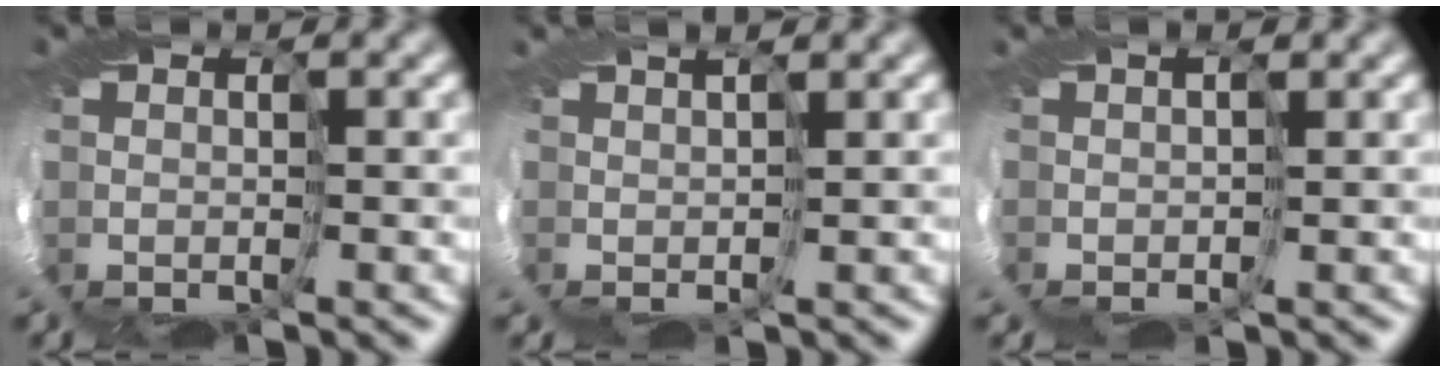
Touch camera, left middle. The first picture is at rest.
{"total": 2.7, "force": [1.6, -2.0, -0.8], "torque": [0.023, 0.022, 0.004]}
{"total": 0.9, "force": [0.6, -0.6, -0.2], "torque": [0.016, 0.009, -0.005]}